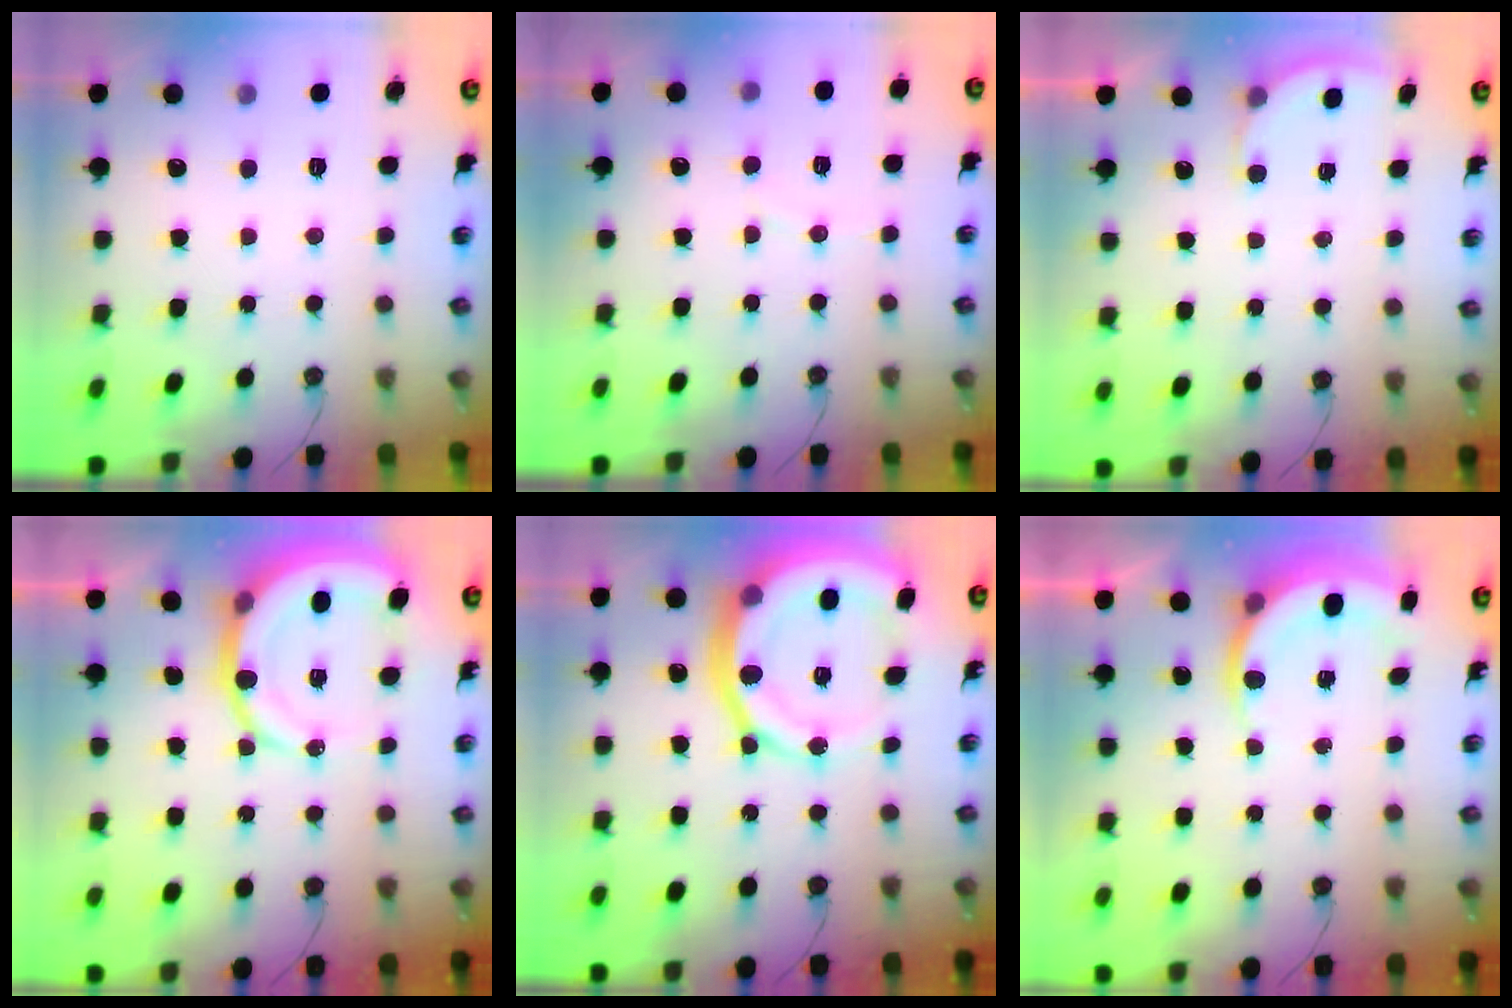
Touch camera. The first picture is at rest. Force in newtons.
{"total": 4.0, "press": 3.9, "slide": 0.9}
{"total": 2.6, "press": 2.3, "slide": 1.1}
{"total": 13.0, "press": 12.8, "slide": 2.5}
{"total": 20.8, "press": 20.6, "slide": 2.7}
{"total": 5.6, "press": 5.2, "slide": 1.8}